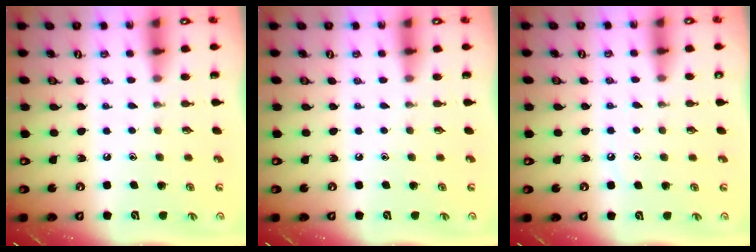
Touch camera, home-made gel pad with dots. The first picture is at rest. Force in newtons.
{"total": 0.0}
{"total": 5.8, "press": 5.8, "slide": 0.8}